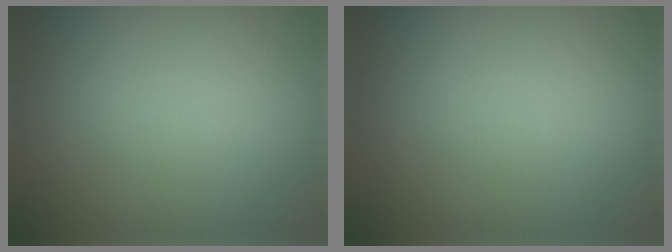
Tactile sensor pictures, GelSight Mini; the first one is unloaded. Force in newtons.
{"total": 0.0}